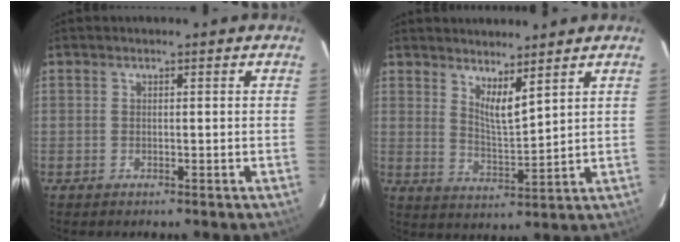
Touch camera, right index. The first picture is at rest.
{"total": 5.8, "force": [4.4, 0.8, 3.7], "torque": [-0.062, -0.014, 0.076]}